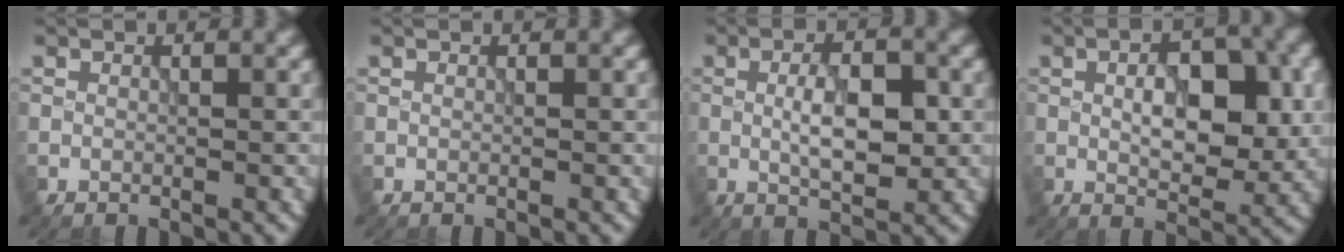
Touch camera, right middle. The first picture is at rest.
{"total": 0.0}
{"total": 4.9, "force": [-0.1, 2.0, 4.5], "torque": [-0.084, 0.000, 0.000]}
{"total": 6.4, "force": [0.4, 3.2, 5.5], "torque": [-0.082, -0.001, 0.007]}